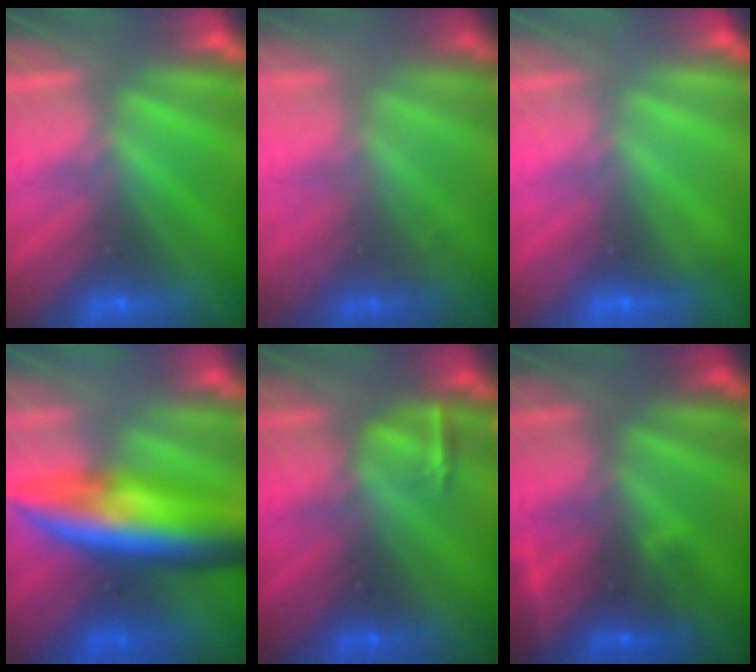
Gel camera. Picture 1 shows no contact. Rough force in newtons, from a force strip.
{"total": 1.7}
{"total": 2.2}
{"total": 9.0}
{"total": 2.9}
{"total": 2.7}